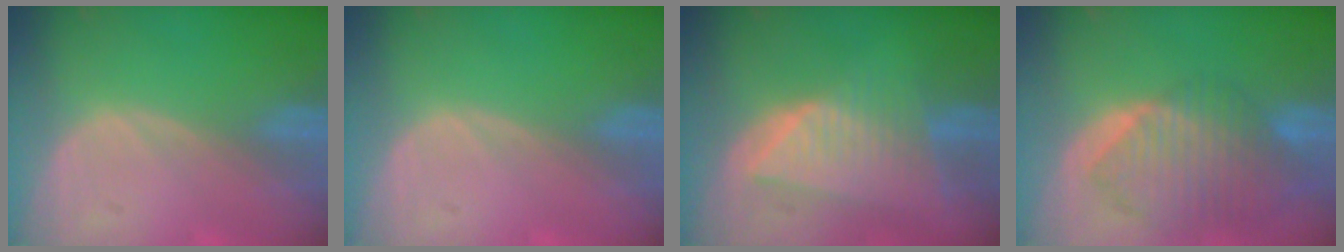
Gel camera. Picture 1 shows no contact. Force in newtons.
{"total": 0.0}
{"total": 8.4, "press": 7.6, "slide": 3.7}
{"total": 10.5, "press": 9.1, "slide": 5.2}